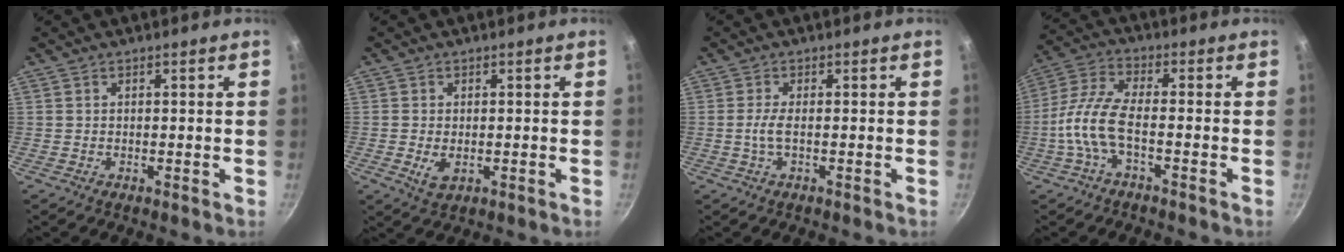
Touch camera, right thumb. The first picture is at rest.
{"total": 3.5, "force": [-0.6, 2.1, 2.7], "torque": [-0.049, -0.006, -0.007]}
{"total": 2.5, "force": [-0.5, 0.5, 2.4], "torque": [-0.060, 0.003, -0.013]}
{"total": 9.0, "force": [-2.9, 3.0, 8.0], "torque": [-0.187, 0.025, -0.073]}